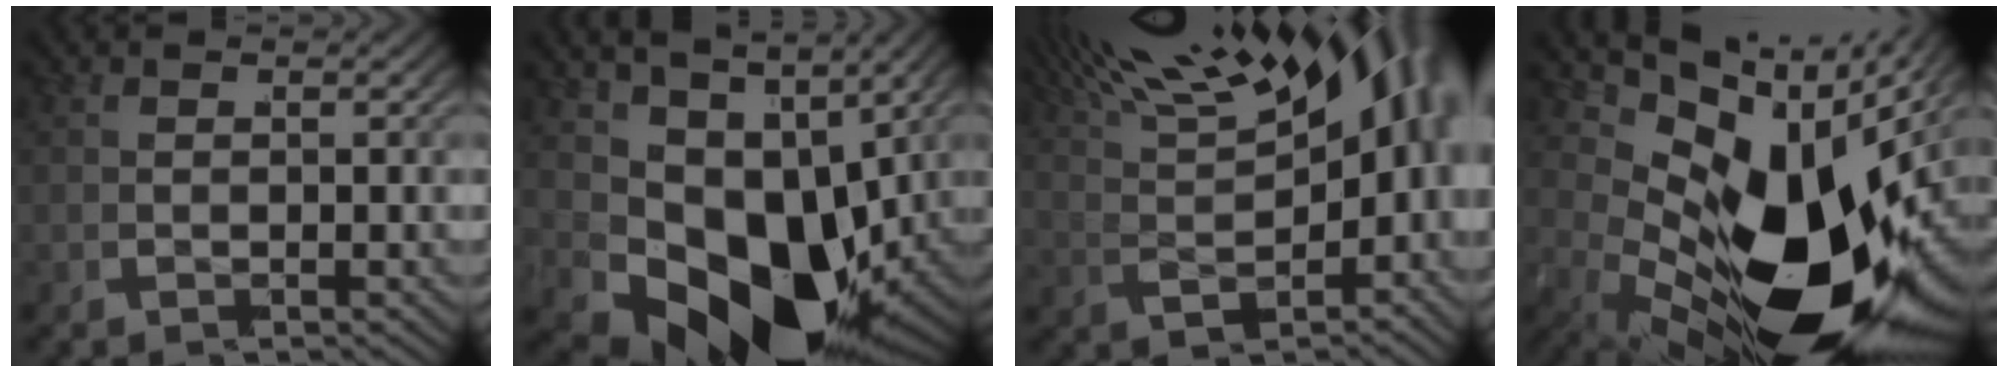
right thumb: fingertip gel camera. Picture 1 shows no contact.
{"total": 16.4, "force": [-3.6, 10.0, 12.5], "torque": [-0.241, -0.064, -0.028]}
{"total": 13.6, "force": [5.4, 7.6, 9.8], "torque": [-0.141, 0.022, 0.083]}
{"total": 20.4, "force": [-1.0, 11.9, 16.5], "torque": [-0.263, -0.034, -0.002]}